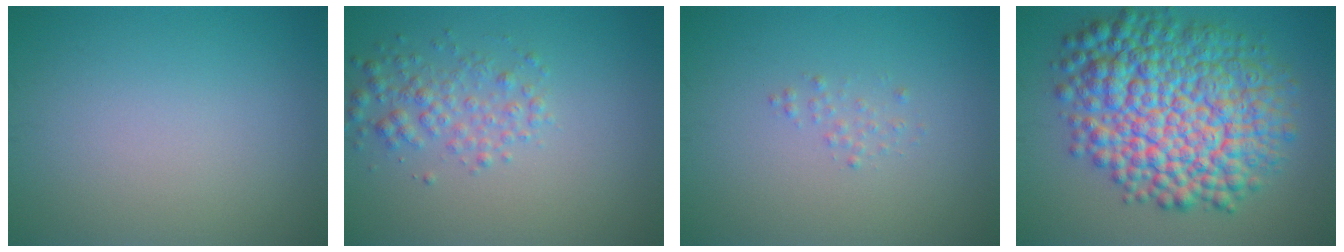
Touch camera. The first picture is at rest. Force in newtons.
{"total": 2.6, "press": 2.6, "slide": 0.0}
{"total": 0.8, "press": 0.8, "slide": 0.0}
{"total": 13.2, "press": 13.2, "slide": 0.2}